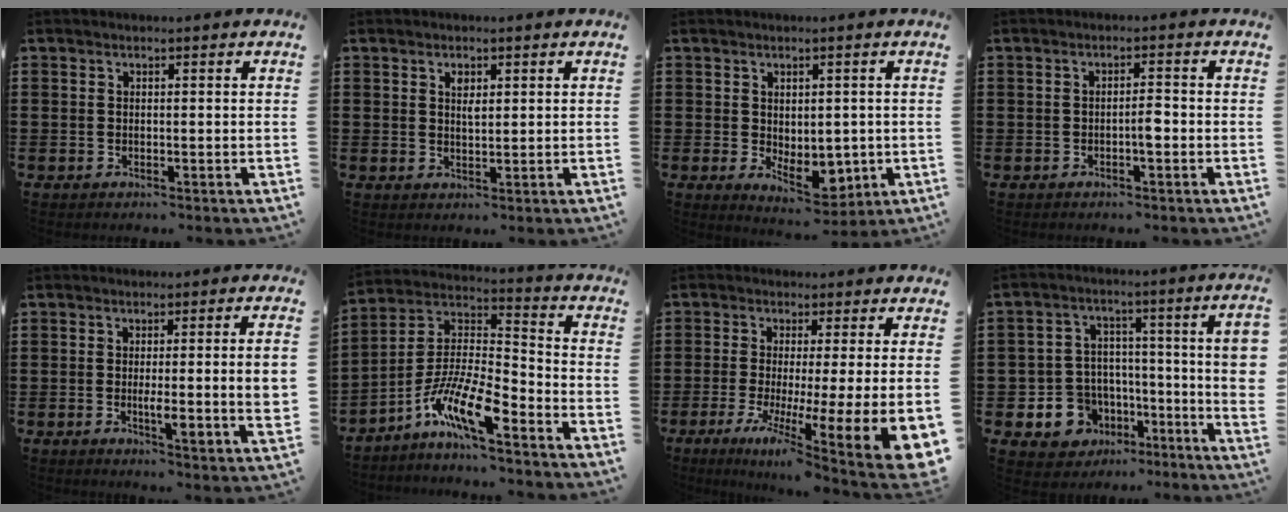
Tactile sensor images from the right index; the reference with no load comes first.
{"total": 1.8, "force": [0.8, 0.8, 1.3], "torque": [-0.021, 0.001, 0.012]}
{"total": 5.2, "force": [-0.4, 3.7, 3.7], "torque": [-0.042, 0.003, -0.005]}
{"total": 2.3, "force": [-0.7, 0.5, 2.1], "torque": [-0.040, 0.003, -0.014]}
{"total": 5.6, "force": [-0.3, 0.4, 5.6], "torque": [-0.097, -0.005, -0.006]}
{"total": 10.8, "force": [-7.4, 2.2, 7.5], "torque": [-0.167, -0.005, -0.147]}
{"total": 6.6, "force": [-1.6, 0.3, 6.4], "torque": [-0.104, -0.050, -0.033]}
{"total": 8.1, "force": [-2.7, 6.1, 4.5], "torque": [-0.107, 0.013, -0.050]}